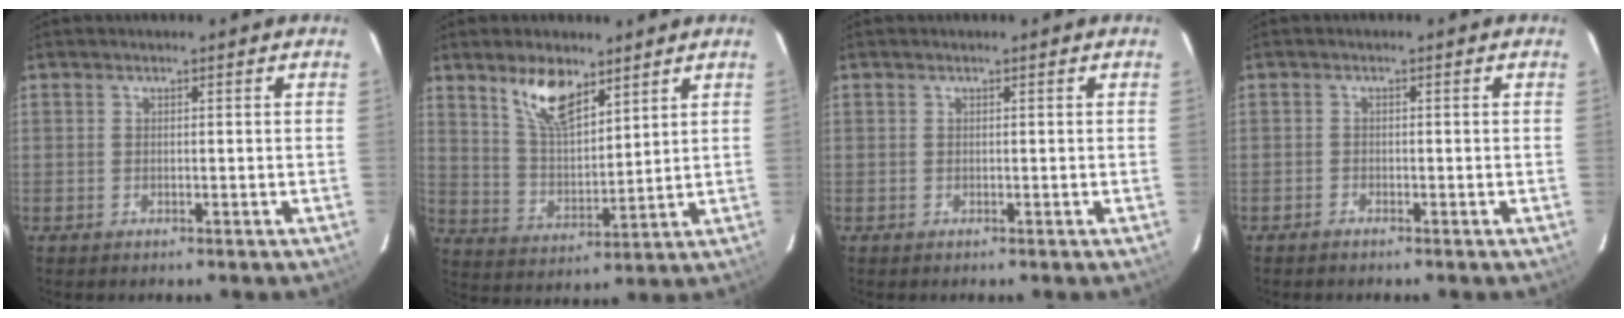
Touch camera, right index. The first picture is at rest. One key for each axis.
{"total": 10.0, "fx": 6.6, "fy": 4.0, "fz": 6.3, "tx": -0.113, "ty": 0.003, "tz": 0.133}
{"total": 0.0}
{"total": 0.9, "fx": -0.8, "fy": 0.2, "fz": 0.0, "tx": -0.004, "ty": 0.003, "tz": -0.018}